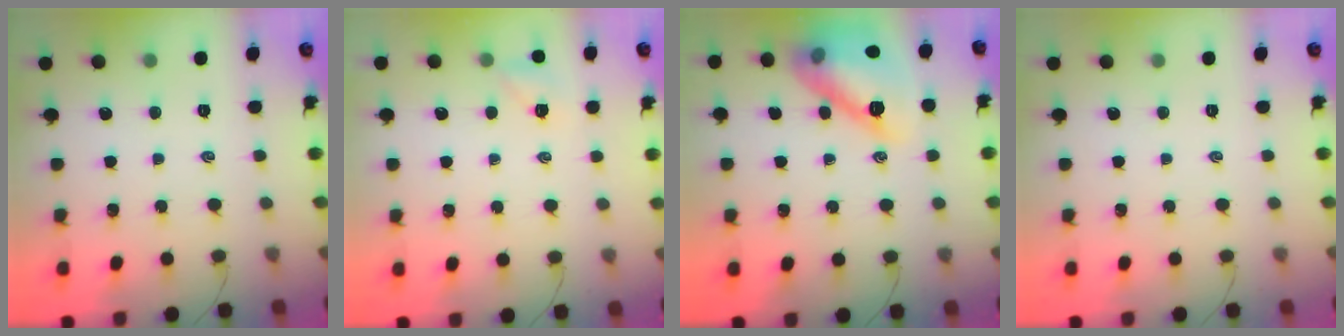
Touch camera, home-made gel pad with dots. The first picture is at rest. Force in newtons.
{"total": 5.0, "press": 4.8, "slide": 1.2}
{"total": 16.9, "press": 16.9, "slide": 0.5}
{"total": 0.0}